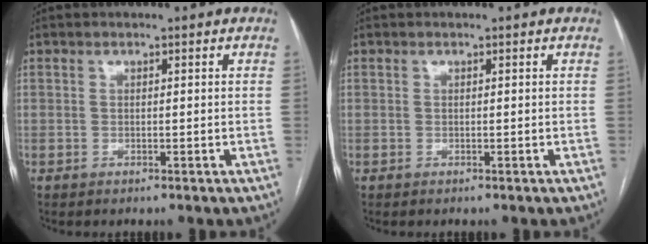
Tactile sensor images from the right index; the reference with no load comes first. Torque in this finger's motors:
{"motor_torque": [0.00, 0.00, 0.00, 0.00]}